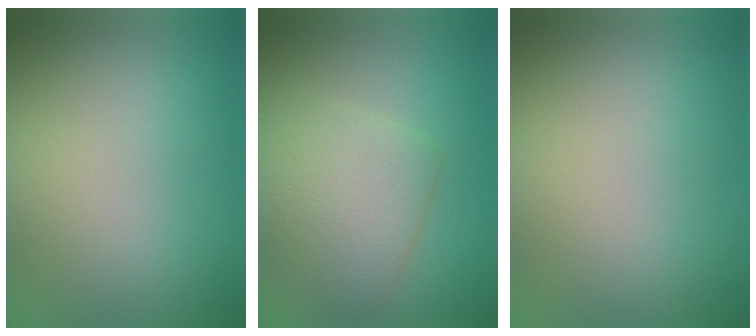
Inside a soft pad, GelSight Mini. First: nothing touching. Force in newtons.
{"total": 5.1, "press": 5.1, "slide": 0.1}
{"total": 0.0}